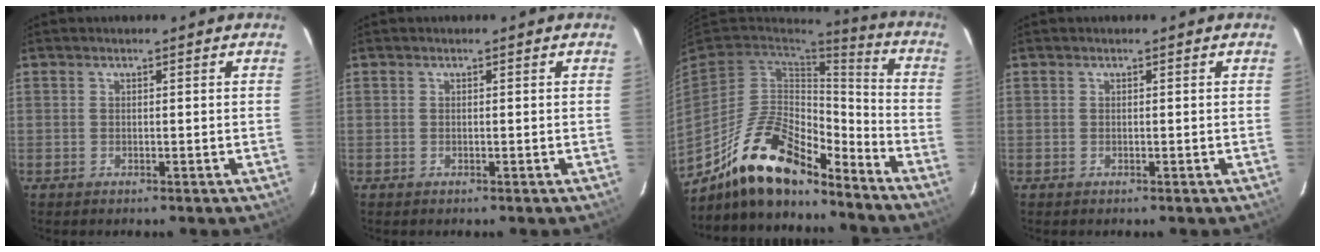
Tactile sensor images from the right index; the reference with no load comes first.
{"total": 0.0}
{"total": 18.8, "force": [-13.7, 7.0, 10.8], "torque": [-0.216, 0.007, -0.243]}
{"total": 0.0}